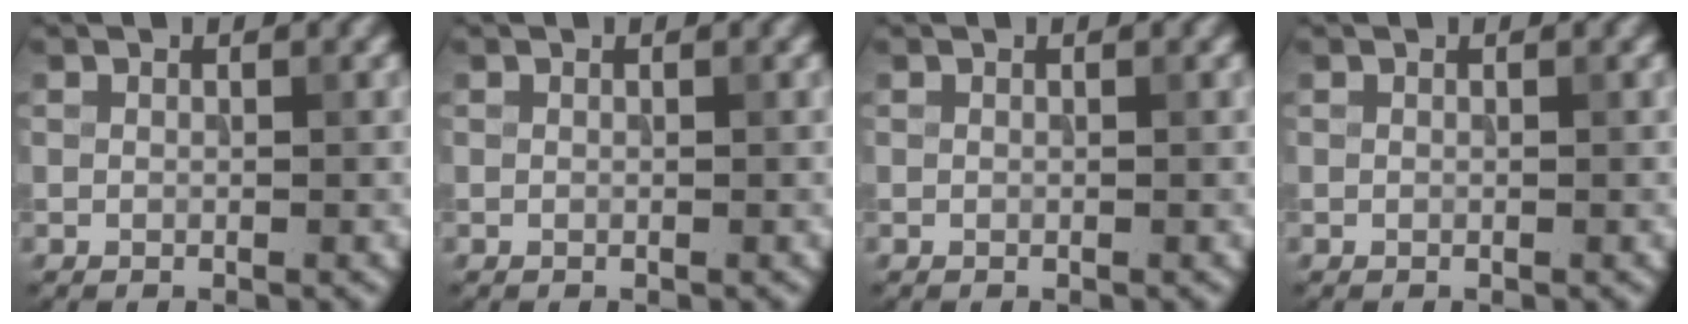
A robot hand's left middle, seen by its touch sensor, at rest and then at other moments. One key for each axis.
{"total": 0.0}
{"total": 0.0}
{"total": 0.0}